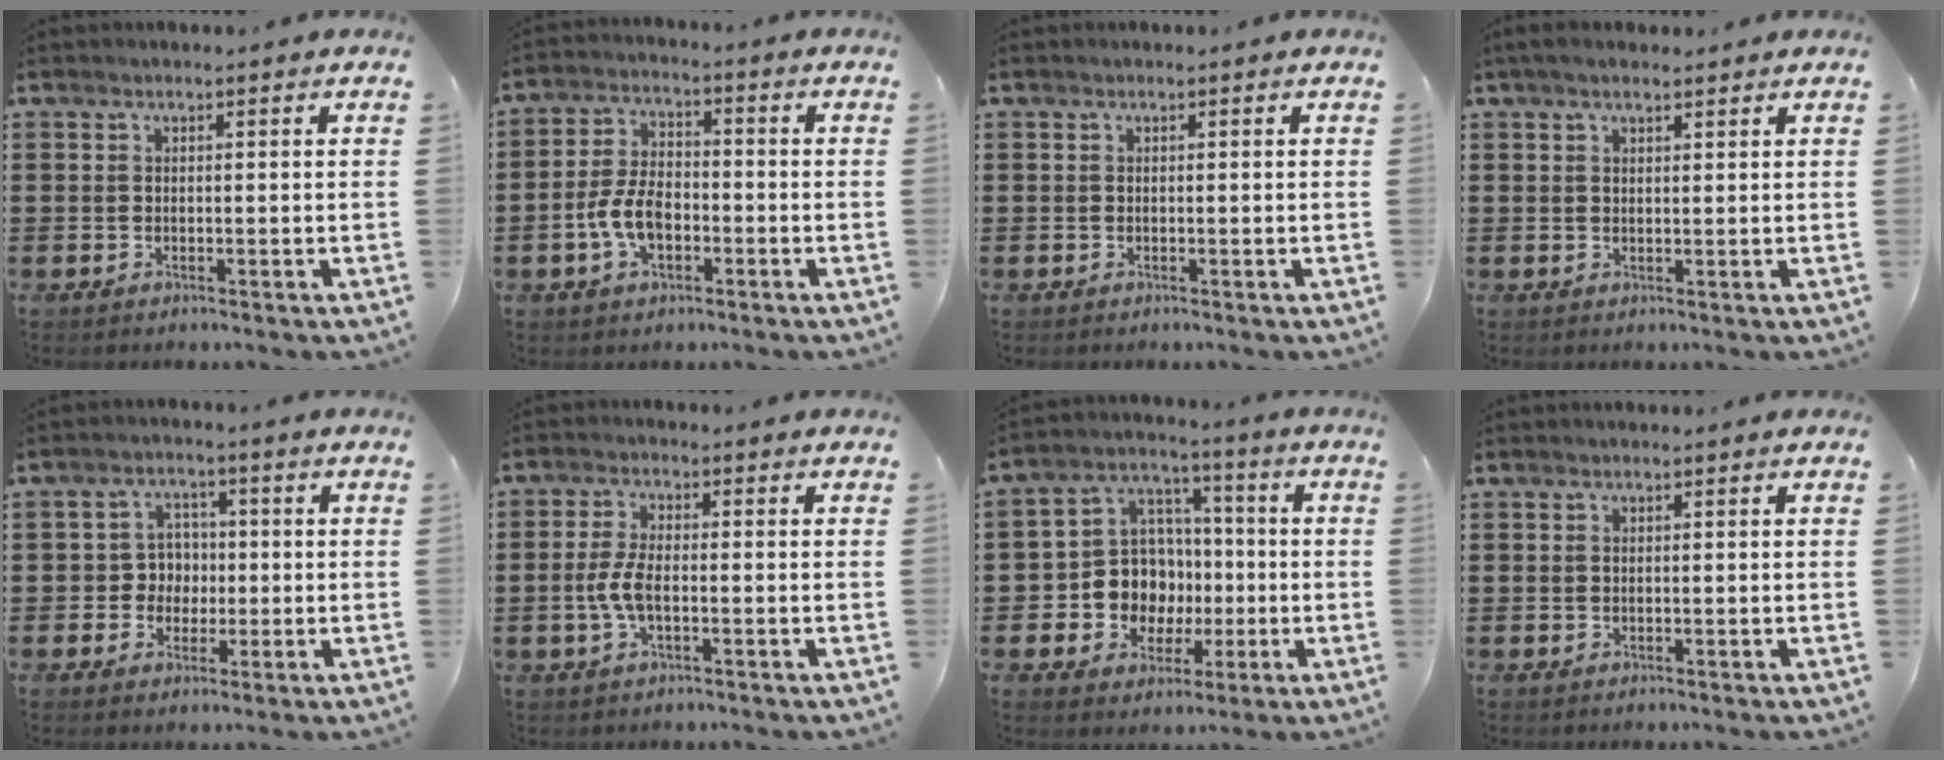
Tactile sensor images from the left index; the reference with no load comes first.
{"total": 7.0, "force": [-2.3, 3.9, 5.4], "torque": [-0.125, 0.002, -0.050]}
{"total": 0.0}
{"total": 2.2, "force": [1.5, 0.6, 1.4], "torque": [-0.030, 0.005, 0.028]}
{"total": 4.3, "force": [-0.4, 4.0, 1.5], "torque": [-0.045, 0.009, -0.012]}
{"total": 4.8, "force": [-1.0, 1.9, 4.3], "torque": [-0.112, -0.007, -0.027]}
{"total": 9.8, "force": [-1.1, 9.2, 3.4], "torque": [-0.114, 0.009, -0.013]}
{"total": 0.0}